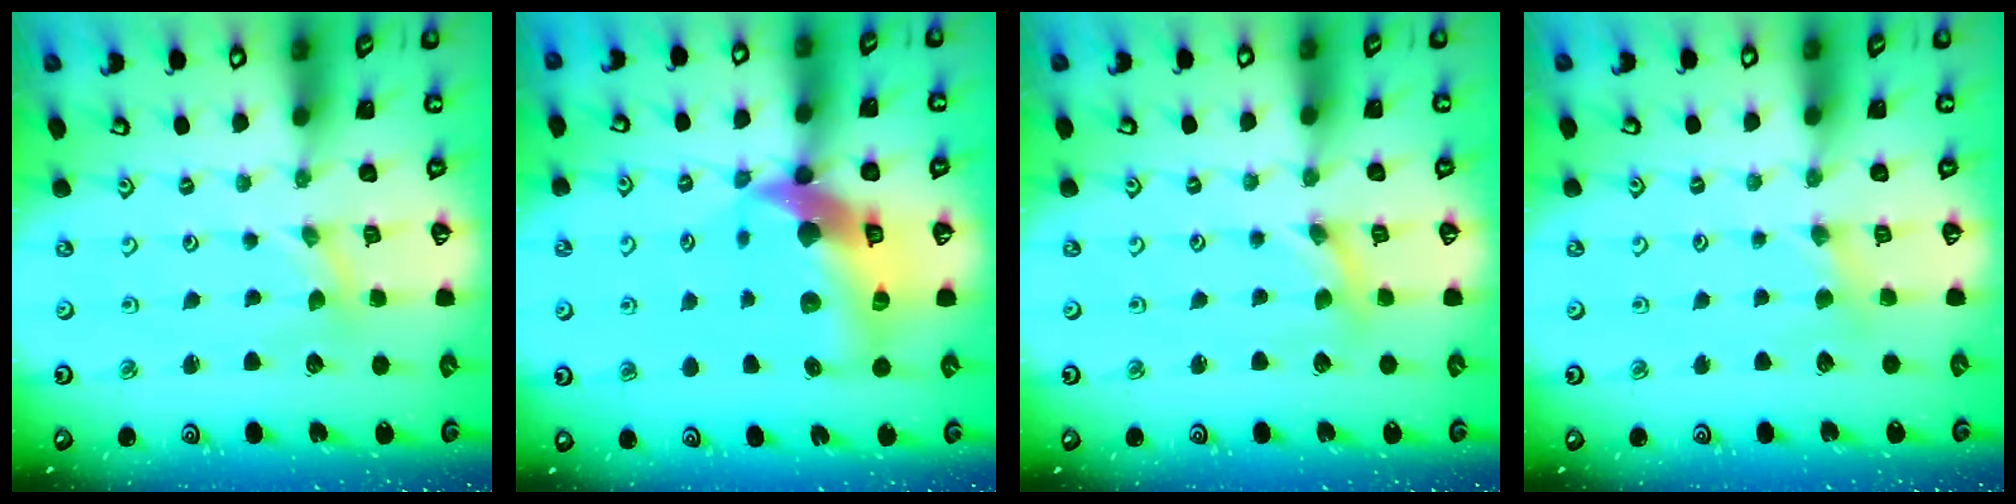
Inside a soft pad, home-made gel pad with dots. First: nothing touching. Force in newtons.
{"total": 15.8, "press": 15.7, "slide": 2.3}
{"total": 1.4, "press": 1.4, "slide": 0.2}
{"total": 2.8, "press": 2.8, "slide": 0.5}